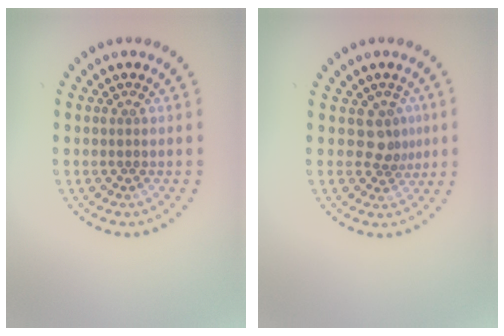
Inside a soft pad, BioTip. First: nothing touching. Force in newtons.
{"total": 2.4, "press": 1.7, "slide": 1.7}